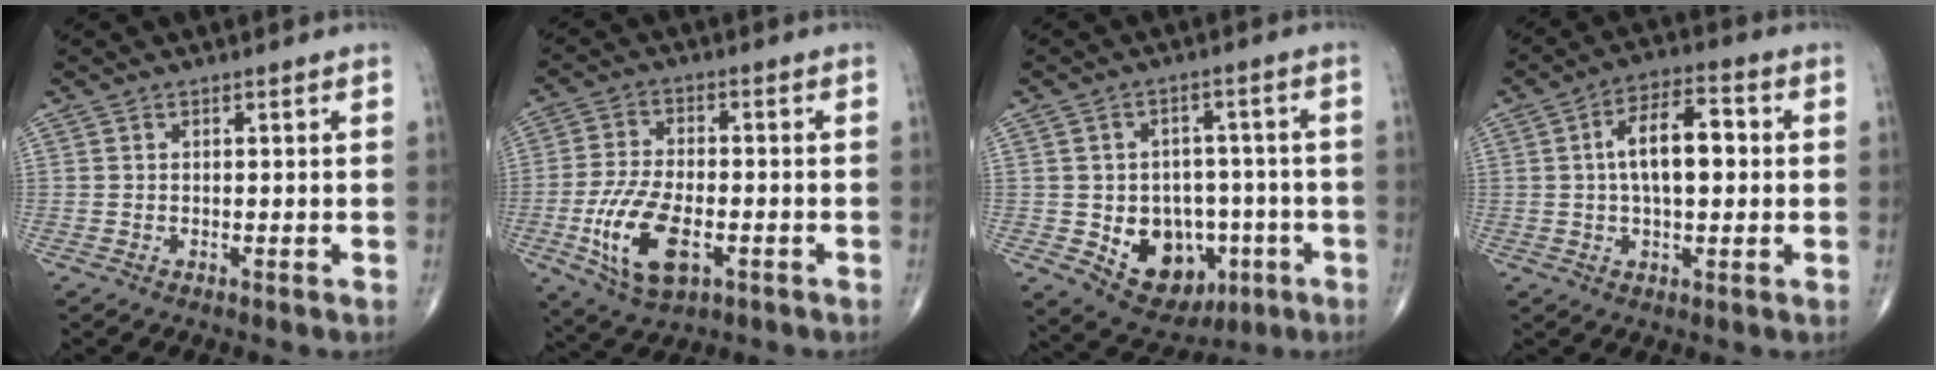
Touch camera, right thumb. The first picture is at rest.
{"total": 12.9, "force": [-4.0, 6.4, 10.4], "torque": [-0.203, 0.006, -0.068]}
{"total": 13.5, "force": [-3.9, 10.3, 7.8], "torque": [-0.069, 0.025, -0.040]}
{"total": 10.9, "force": [1.0, 5.1, 9.6], "torque": [-0.149, 0.020, 0.009]}